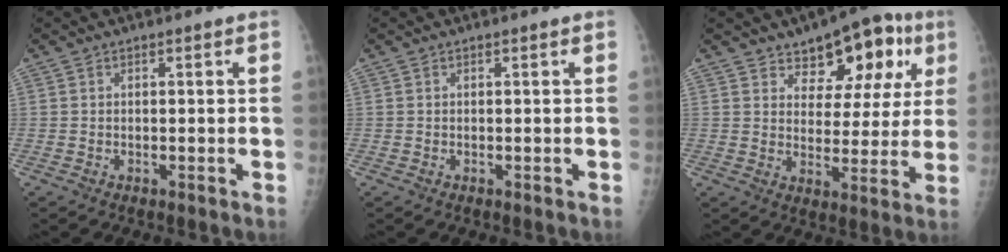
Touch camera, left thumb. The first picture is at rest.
{"total": 0.0}
{"total": 13.1, "force": [6.9, 7.3, 8.3], "torque": [-0.063, -0.018, 0.099]}